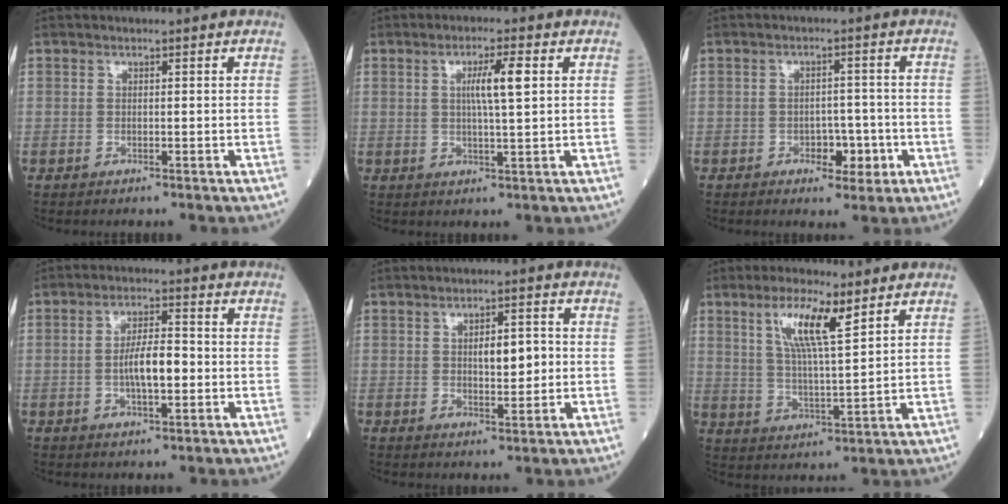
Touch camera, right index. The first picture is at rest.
{"total": 5.1, "force": [1.2, 0.1, 4.9], "torque": [-0.087, 0.001, 0.021]}
{"total": 3.9, "force": [-1.7, 2.1, 2.9], "torque": [-0.033, 0.006, -0.020]}
{"total": 6.2, "force": [-0.9, 1.7, 5.9], "torque": [-0.111, 0.007, -0.017]}
{"total": 4.9, "force": [0.3, 1.8, 4.5], "torque": [-0.070, 0.004, 0.008]}
{"total": 8.9, "force": [4.7, 1.1, 7.5], "torque": [-0.144, -0.001, 0.087]}